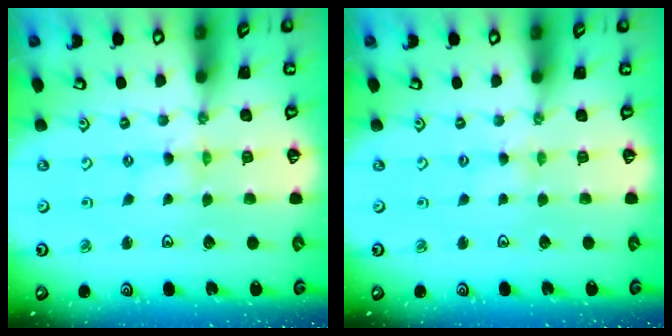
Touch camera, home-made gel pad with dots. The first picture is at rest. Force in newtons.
{"total": 1.8, "press": 1.7, "slide": 0.3}